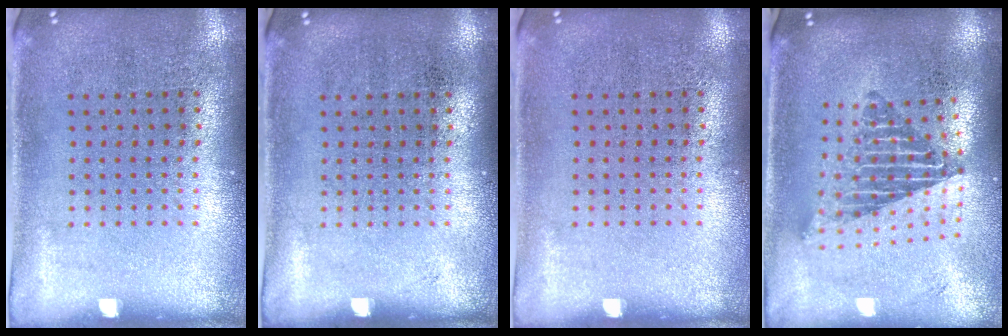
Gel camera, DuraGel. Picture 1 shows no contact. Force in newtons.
{"total": 0.0}
{"total": 0.0}
{"total": 2.0, "press": 1.5, "slide": 1.4}